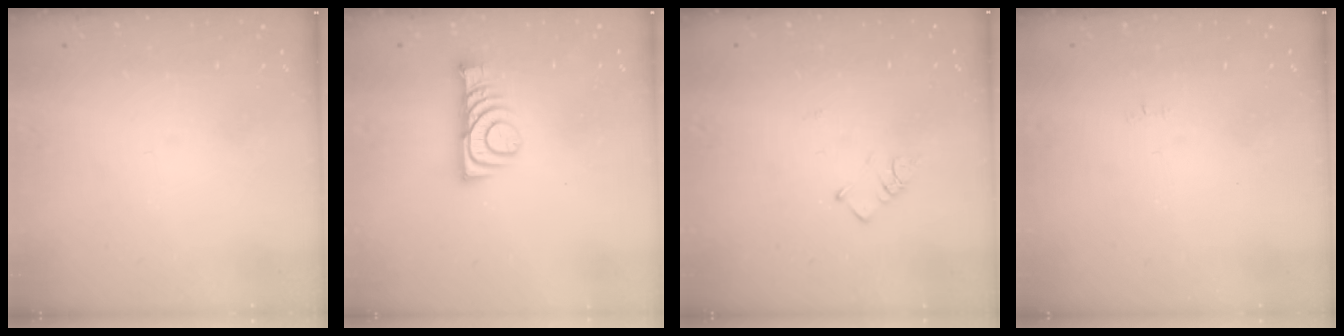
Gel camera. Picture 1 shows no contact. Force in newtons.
{"total": 9.4, "press": 9.4, "slide": 0.9}
{"total": 3.5, "press": 3.5, "slide": 0.4}
{"total": 2.5, "press": 2.5, "slide": 0.3}